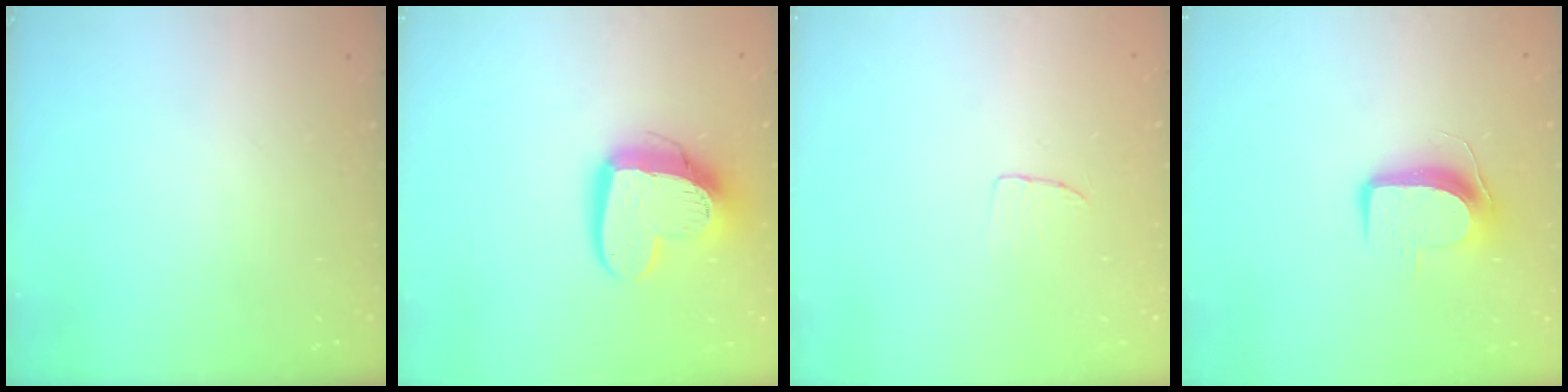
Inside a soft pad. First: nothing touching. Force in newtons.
{"total": 14.9, "press": 14.8, "slide": 1.5}
{"total": 4.1, "press": 4.0, "slide": 0.2}
{"total": 8.8, "press": 8.7, "slide": 0.6}